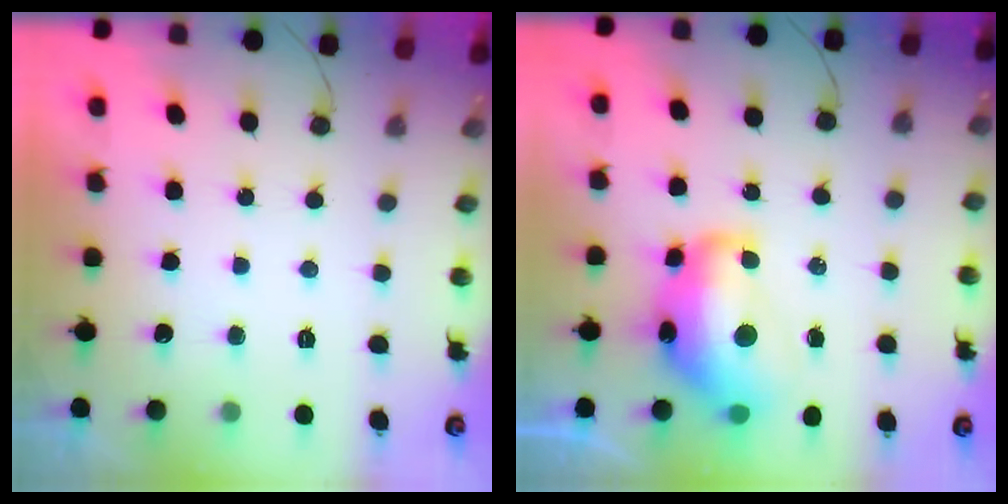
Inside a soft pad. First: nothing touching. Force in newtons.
{"total": 15.0, "press": 14.9, "slide": 1.4}